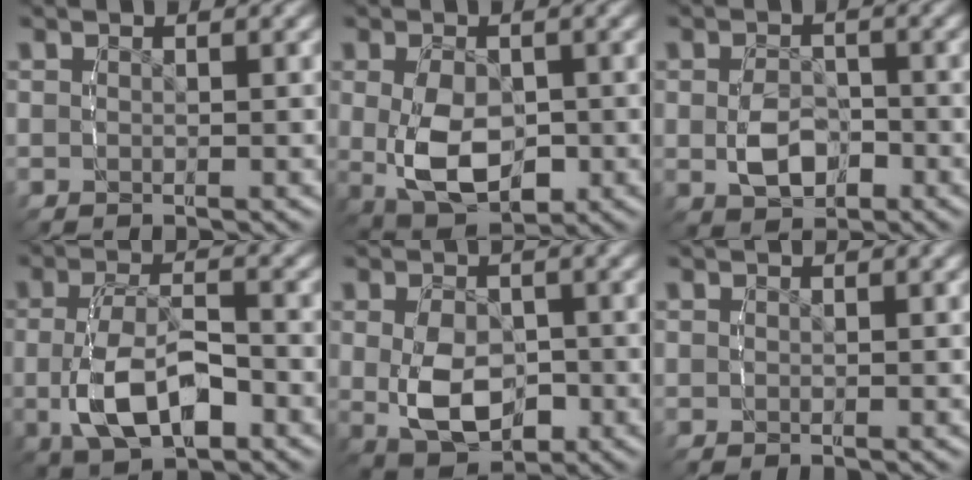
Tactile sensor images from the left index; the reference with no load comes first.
{"total": 8.0, "force": [-2.2, 6.2, 4.6], "torque": [-0.115, -0.029, -0.028]}
{"total": 3.3, "force": [-0.9, 3.1, 1.0], "torque": [-0.038, -0.011, -0.017]}
{"total": 5.9, "force": [-2.2, 4.1, 3.6], "torque": [-0.089, -0.011, -0.037]}
{"total": 7.0, "force": [-1.7, 5.6, 3.9], "torque": [-0.093, -0.021, -0.024]}
{"total": 0.0}